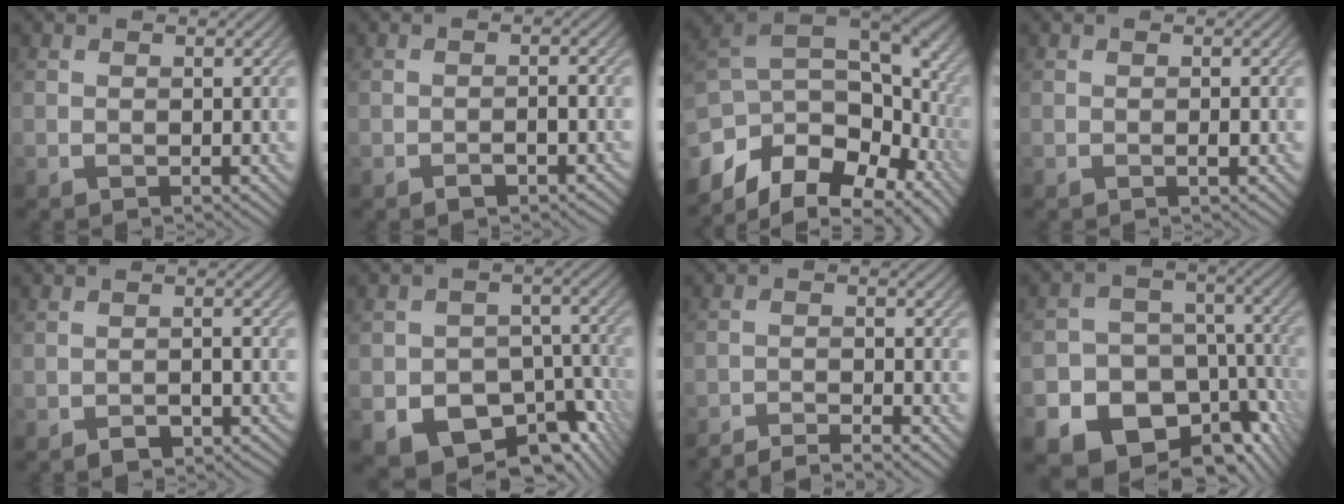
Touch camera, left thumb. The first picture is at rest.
{"total": 1.7, "force": [-1.1, 0.7, 1.2], "torque": [-0.016, 0.001, -0.018]}
{"total": 14.2, "force": [-5.2, 8.6, 10.0], "torque": [-0.248, -0.017, -0.075]}
{"total": 0.5, "force": [-0.2, 0.1, 0.5], "torque": [-0.009, 0.000, -0.002]}
{"total": 2.3, "force": [-1.6, 1.1, 1.2], "torque": [-0.017, 0.001, -0.028]}
{"total": 13.6, "force": [-7.7, 9.0, 6.8], "torque": [-0.103, -0.032, -0.104]}
{"total": 4.6, "force": [-4.2, 0.5, 2.0], "torque": [-0.034, 0.008, -0.080]}
{"total": 21.9, "force": [-12.8, 16.3, 7.1], "torque": [-0.139, -0.078, -0.169]}